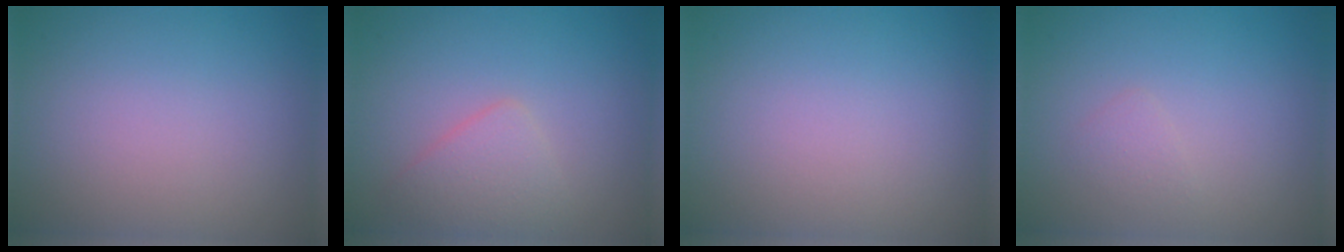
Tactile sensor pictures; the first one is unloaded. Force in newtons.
{"total": 2.4, "press": 2.4, "slide": 0.2}
{"total": 0.0}
{"total": 0.9, "press": 0.9, "slide": 0.0}